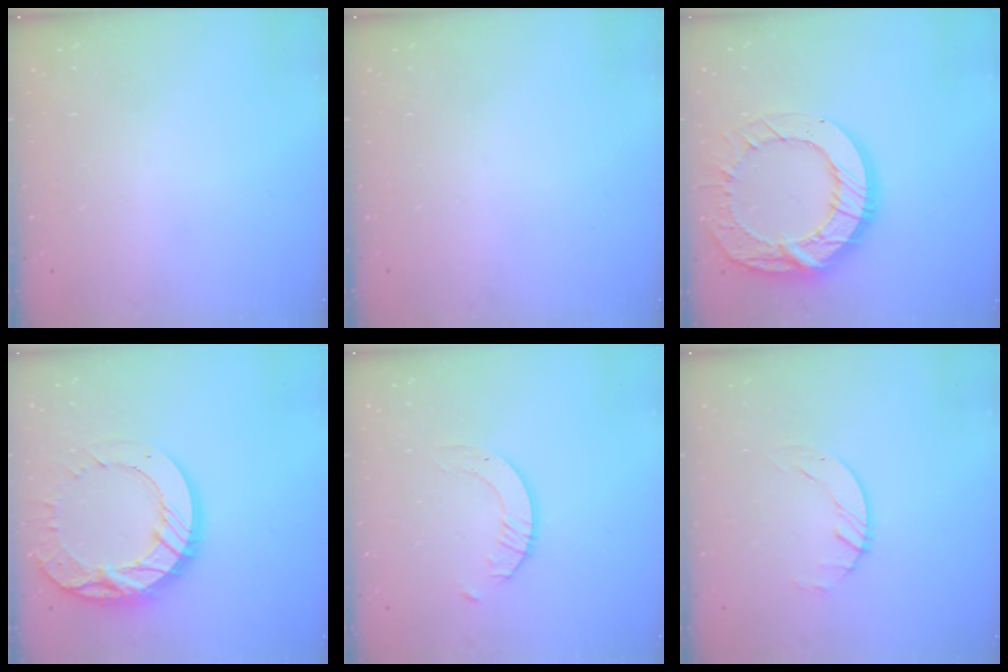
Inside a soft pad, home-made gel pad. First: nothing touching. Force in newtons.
{"total": 0.0}
{"total": 19.8, "press": 19.7, "slide": 1.7}
{"total": 17.7, "press": 17.6, "slide": 1.5}
{"total": 2.3, "press": 2.3, "slide": 0.2}
{"total": 1.4, "press": 1.4, "slide": 0.2}